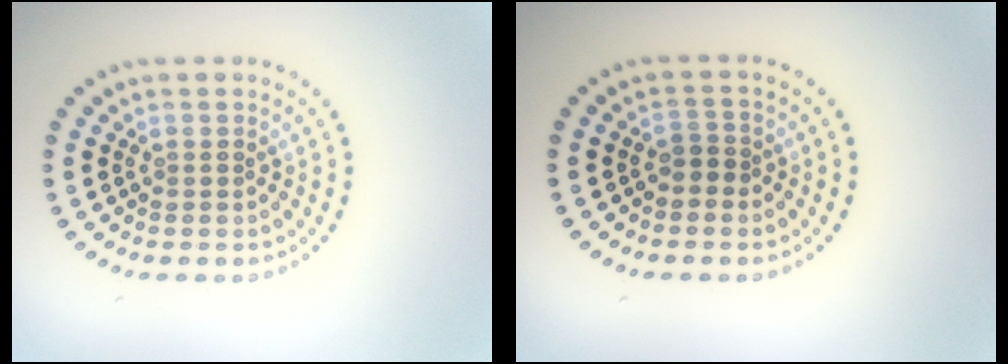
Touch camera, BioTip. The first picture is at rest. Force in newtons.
{"total": 1.3, "press": 1.0, "slide": 0.8}